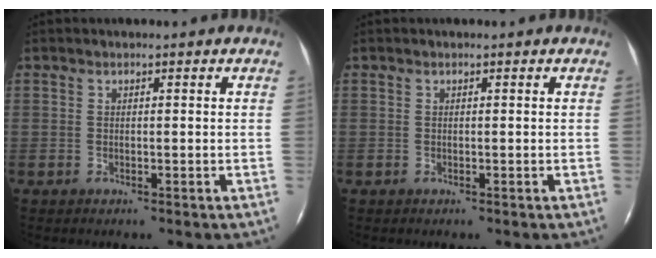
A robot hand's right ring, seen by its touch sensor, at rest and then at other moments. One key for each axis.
{"total": 0.0}